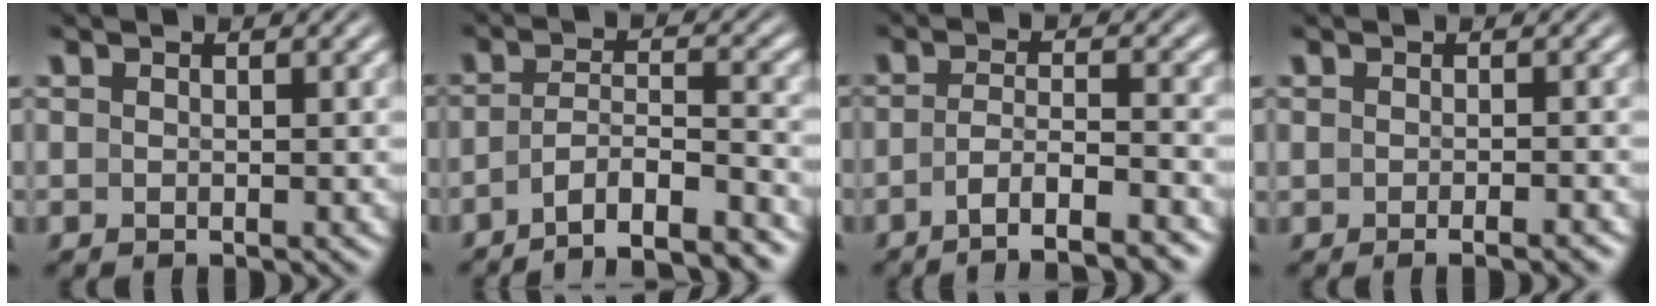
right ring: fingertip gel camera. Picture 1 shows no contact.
{"total": 7.9, "force": [-6.4, 3.6, 3.0], "torque": [-0.062, -0.035, -0.096]}
{"total": 6.2, "force": [-5.1, 1.6, 3.2], "torque": [-0.055, -0.032, -0.069]}
{"total": 1.6, "force": [-1.2, 0.1, 1.0], "torque": [-0.015, 0.002, -0.020]}